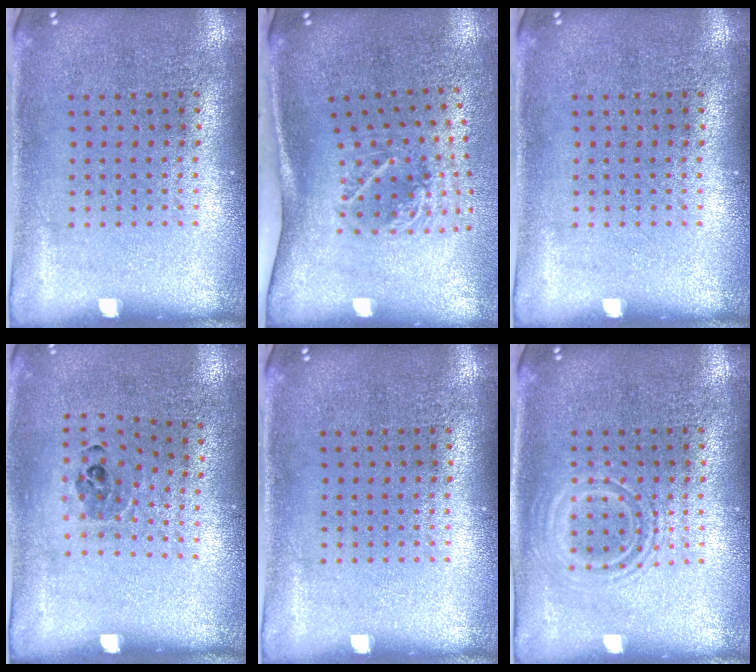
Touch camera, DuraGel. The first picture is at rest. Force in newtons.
{"total": 2.1, "press": 1.3, "slide": 1.6}
{"total": 0.0}
{"total": 0.9, "press": 0.8, "slide": 0.6}
{"total": 0.0}
{"total": 1.1, "press": 1.1, "slide": 0.2}